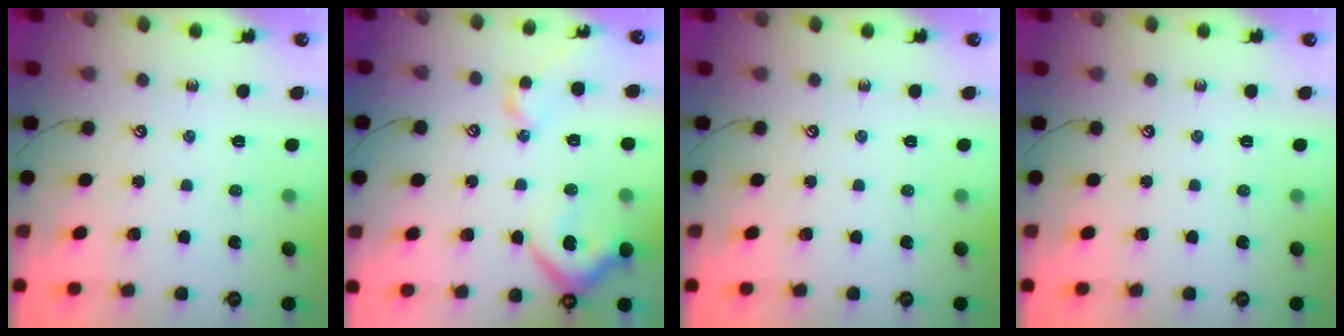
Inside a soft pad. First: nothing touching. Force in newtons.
{"total": 10.9, "press": 10.7, "slide": 1.8}
{"total": 0.0}
{"total": 0.0}